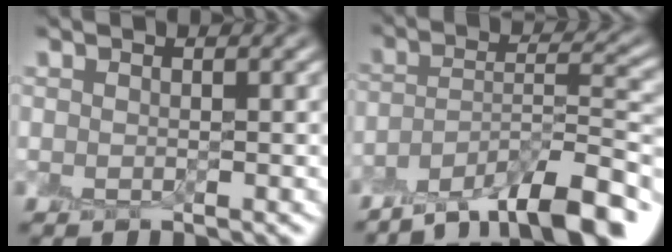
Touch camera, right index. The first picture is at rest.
{"total": 9.8, "force": [-7.5, 2.6, 5.8], "torque": [-0.080, 0.004, -0.127]}